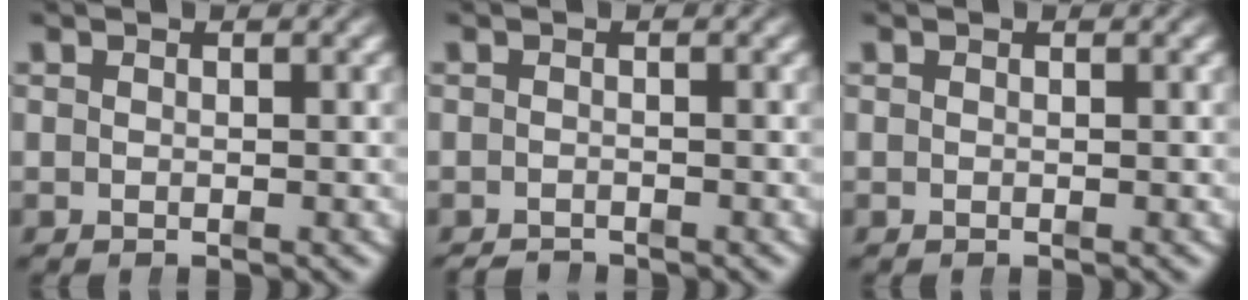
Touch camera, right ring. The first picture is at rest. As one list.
[{"total": 1.6, "force": [-1.6, 0.0, 0.0], "torque": [-0.003, -0.014, -0.023]}, {"total": 0.0}]